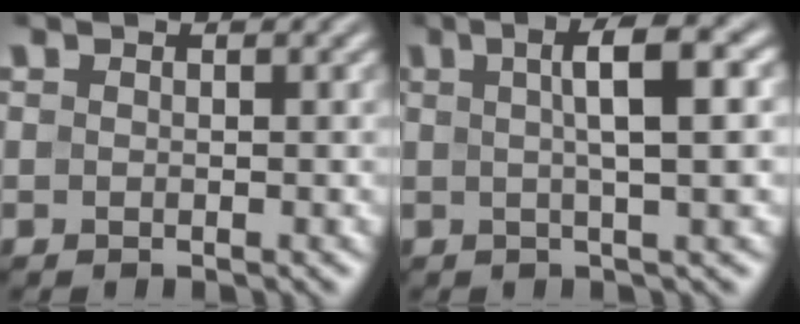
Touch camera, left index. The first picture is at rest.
{"total": 6.2, "force": [1.2, 1.4, 5.9], "torque": [-0.073, 0.017, 0.012]}